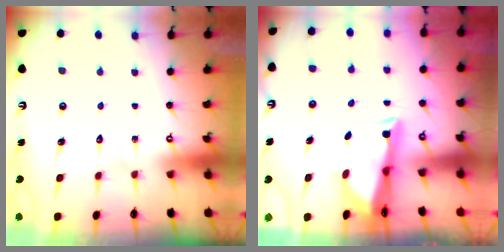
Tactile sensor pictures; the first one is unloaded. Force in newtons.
{"total": 2.9, "press": 2.8, "slide": 0.9}